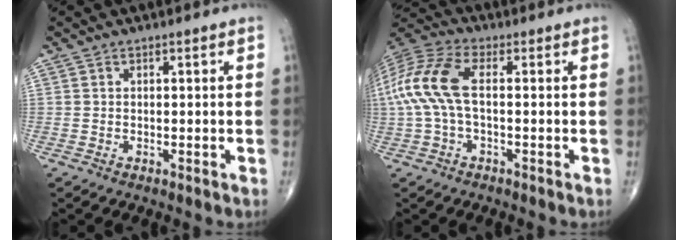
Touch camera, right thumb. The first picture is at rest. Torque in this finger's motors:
{"motor_torque": [-0.30, 0.67, 1.39, -0.16, 0.20]}